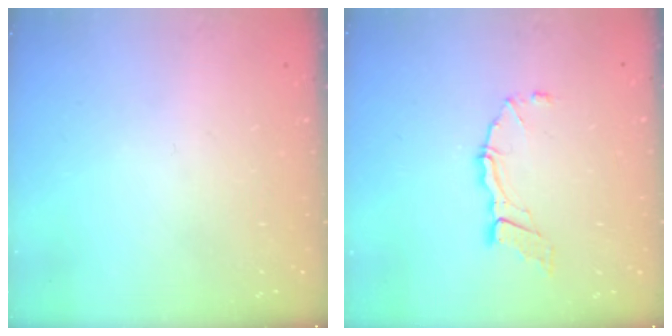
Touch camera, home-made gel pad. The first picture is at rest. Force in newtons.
{"total": 8.3, "press": 8.2, "slide": 0.6}